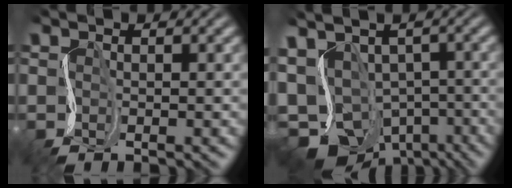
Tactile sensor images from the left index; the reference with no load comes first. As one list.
[{"total": 10.8, "force": [-3.2, 8.2, 6.4], "torque": [-0.125, -0.034, -0.022]}]